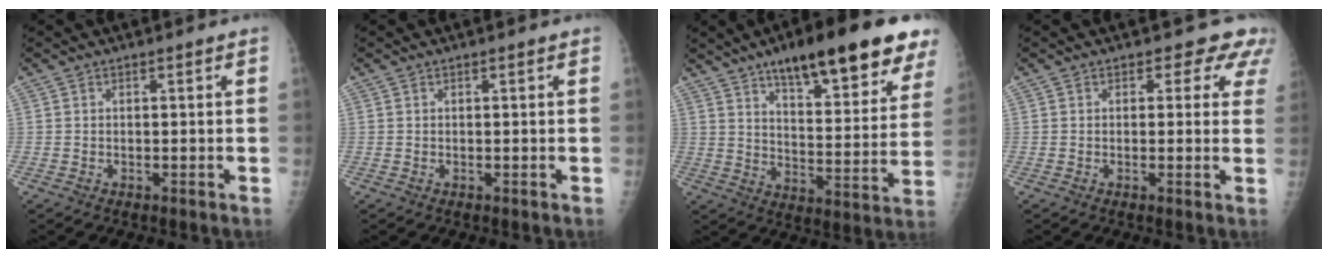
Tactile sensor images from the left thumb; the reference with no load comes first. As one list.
[{"total": 0.0}, {"total": 23.5, "force": [15.5, 6.4, 16.5], "torque": [-0.191, -0.050, 0.221]}, {"total": 4.8, "force": [3.7, 2.9, 1.1], "torque": [0.026, -0.016, 0.021]}]